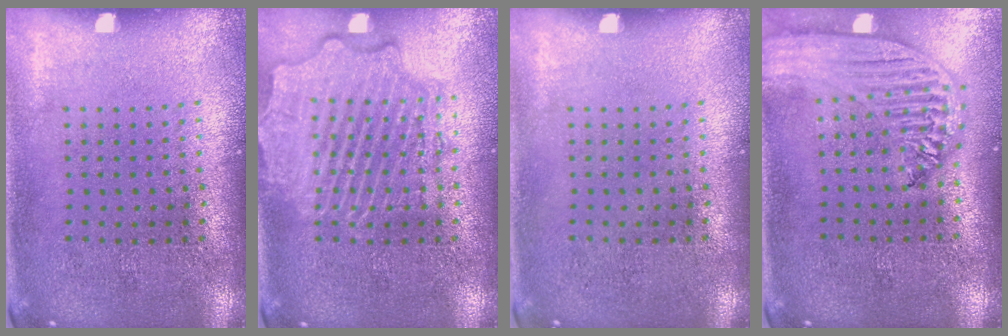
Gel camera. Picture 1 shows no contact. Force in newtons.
{"total": 4.1, "press": 4.1, "slide": 0.6}
{"total": 0.0}
{"total": 2.8, "press": 2.2, "slide": 1.6}